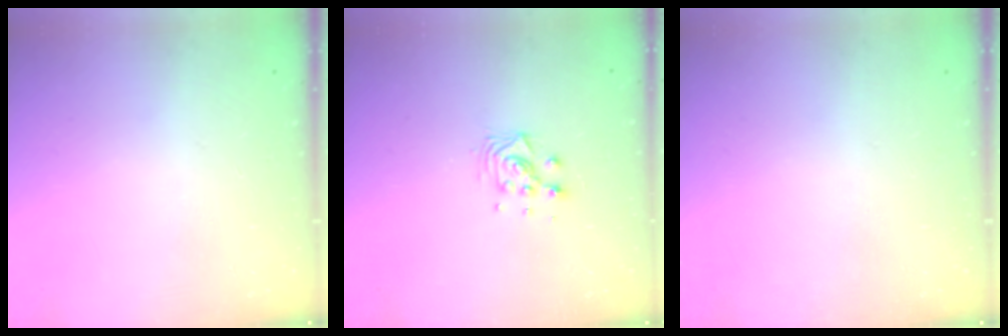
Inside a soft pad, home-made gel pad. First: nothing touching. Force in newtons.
{"total": 7.3, "press": 7.3, "slide": 0.5}
{"total": 0.0}